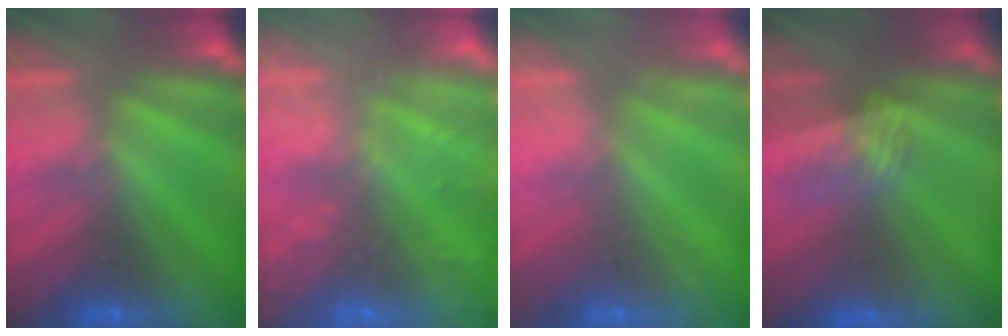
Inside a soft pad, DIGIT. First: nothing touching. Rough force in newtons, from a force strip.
{"total": 8.3}
{"total": 2.4}
{"total": 3.4}